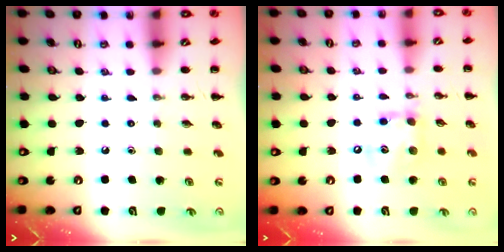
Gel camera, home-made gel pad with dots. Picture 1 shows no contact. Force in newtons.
{"total": 10.9, "press": 10.8, "slide": 1.5}